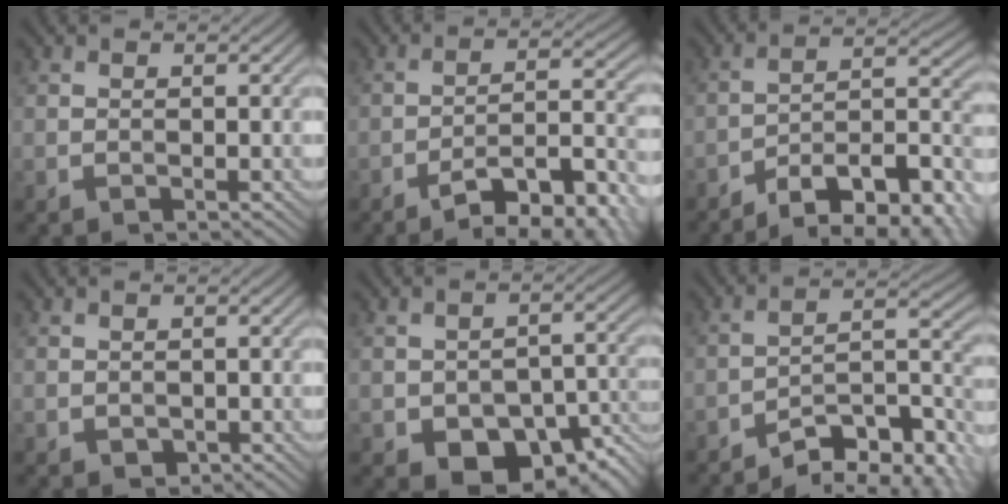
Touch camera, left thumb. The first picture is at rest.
{"total": 14.0, "force": [-9.1, 4.1, 9.8], "torque": [-0.146, 0.000, -0.131]}
{"total": 15.0, "force": [-11.3, 5.0, 8.5], "torque": [-0.133, -0.001, -0.164]}
{"total": 0.9, "force": [-0.2, 0.7, 0.4], "torque": [-0.008, -0.008, 0.001]}
{"total": 10.9, "force": [-5.9, 6.0, 6.9], "torque": [-0.104, -0.019, -0.087]}
{"total": 10.9, "force": [-8.4, 2.8, 6.4], "torque": [-0.098, 0.008, -0.146]}